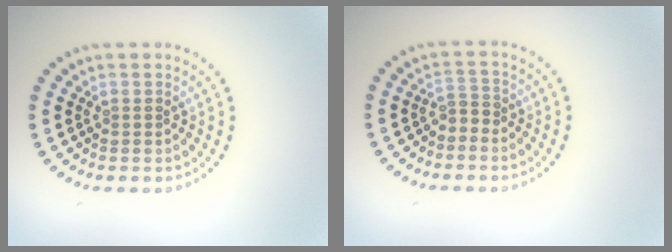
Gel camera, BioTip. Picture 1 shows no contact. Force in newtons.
{"total": 1.3, "press": 0.9, "slide": 0.9}